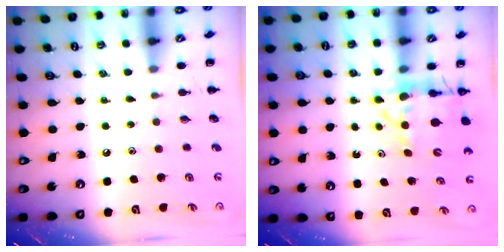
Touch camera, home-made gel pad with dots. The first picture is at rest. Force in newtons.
{"total": 12.7, "press": 12.1, "slide": 4.0}